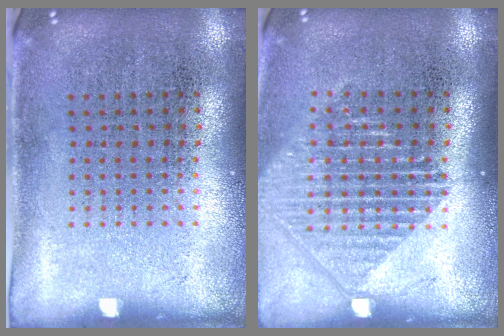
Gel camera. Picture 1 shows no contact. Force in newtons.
{"total": 1.4, "press": 1.3, "slide": 0.6}